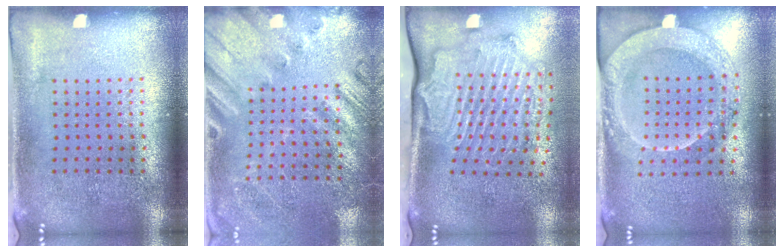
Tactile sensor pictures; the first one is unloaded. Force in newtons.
{"total": 2.2, "press": 2.0, "slide": 1.0}
{"total": 2.3, "press": 2.1, "slide": 0.7}
{"total": 2.0, "press": 1.9, "slide": 0.6}